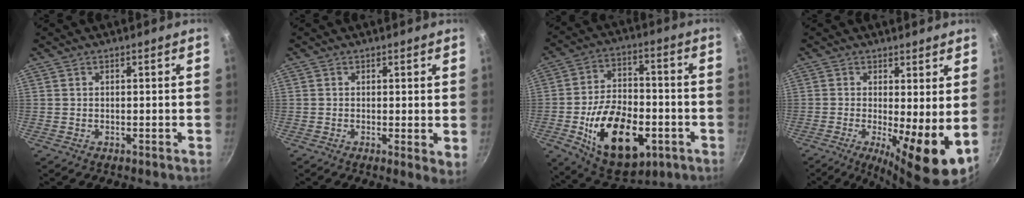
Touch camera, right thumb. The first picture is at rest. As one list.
[{"total": 4.3, "force": [0.0, 1.2, 4.2], "torque": [-0.052, -0.019, -0.001]}, {"total": 21.1, "force": [-6.5, 12.3, 15.9], "torque": [-0.238, 0.026, -0.091]}, {"total": 10.2, "force": [-0.8, 2.5, 9.8], "torque": [-0.144, -0.018, -0.011]}]